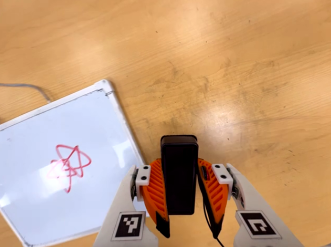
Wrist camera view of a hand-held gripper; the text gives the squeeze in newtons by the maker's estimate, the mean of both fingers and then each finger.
{"total": 5.0, "left": 3.5, "right": 6.5}